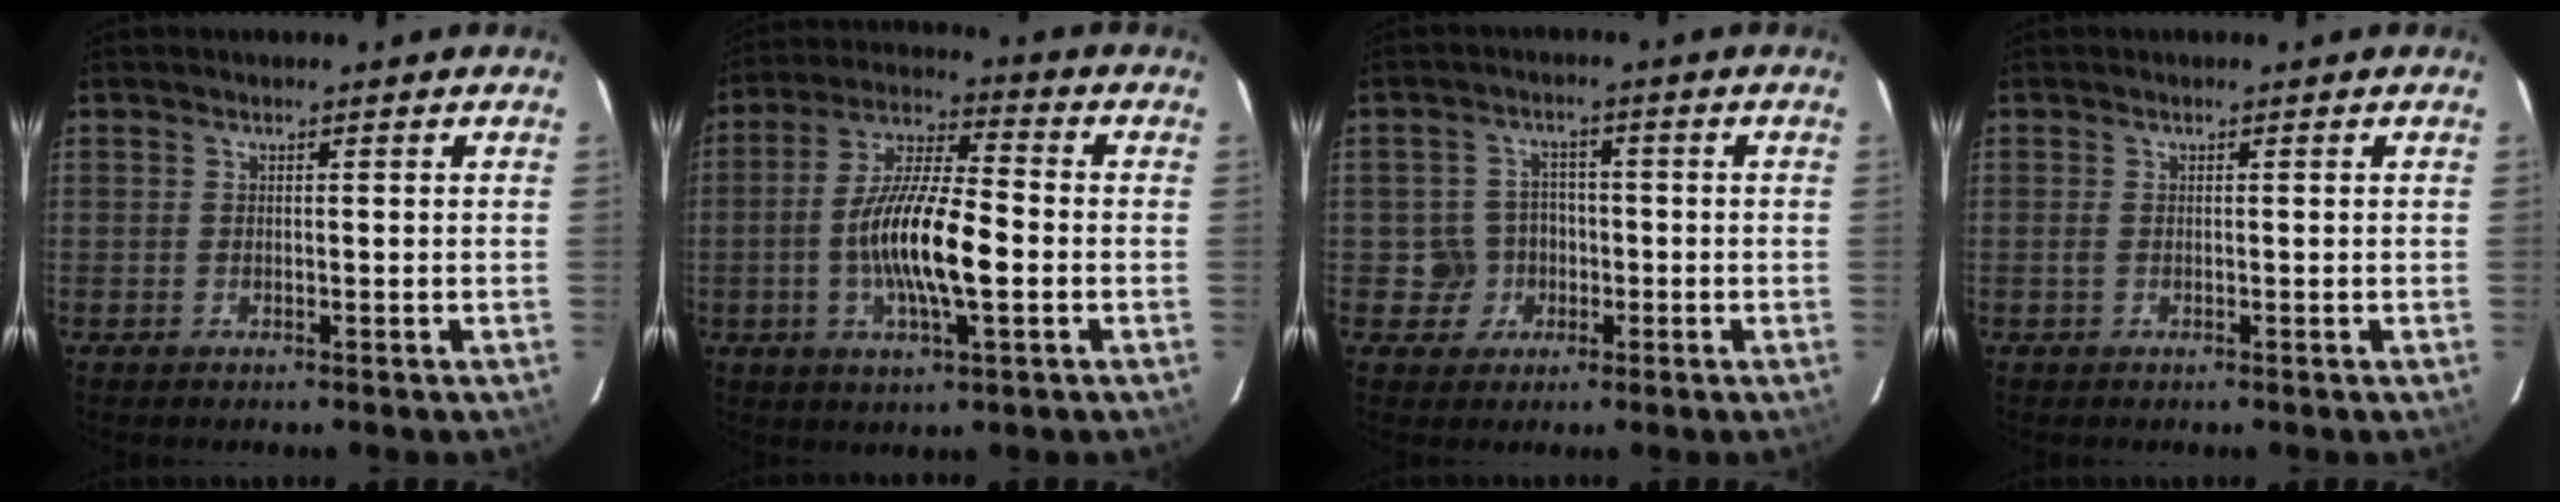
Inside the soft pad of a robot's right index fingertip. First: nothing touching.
{"total": 13.8, "force": [-2.8, 3.5, 13.0], "torque": [-0.252, -0.001, -0.056]}
{"total": 5.4, "force": [-1.6, 5.1, 0.7], "torque": [-0.017, 0.017, -0.018]}
{"total": 0.6, "force": [-0.1, 0.3, 0.5], "torque": [-0.011, 0.000, -0.002]}